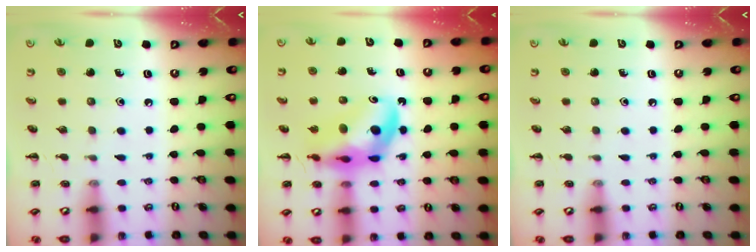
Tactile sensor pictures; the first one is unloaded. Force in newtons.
{"total": 12.6, "press": 12.2, "slide": 3.2}
{"total": 0.0}